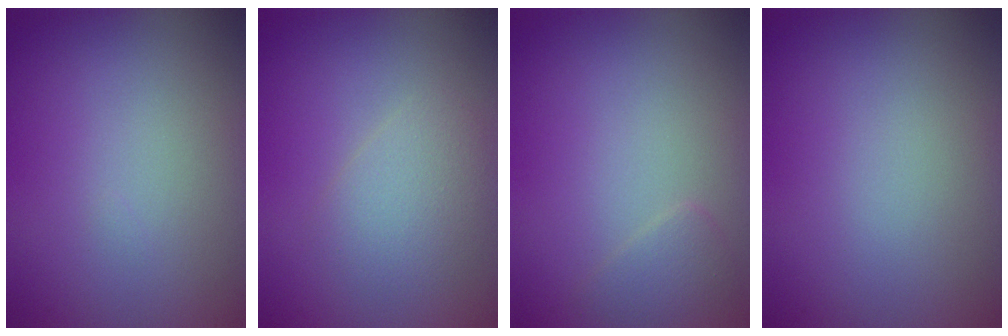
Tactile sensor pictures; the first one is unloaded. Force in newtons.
{"total": 2.6, "press": 2.6, "slide": 0.1}
{"total": 1.3, "press": 1.3, "slide": 0.0}
{"total": 0.0}